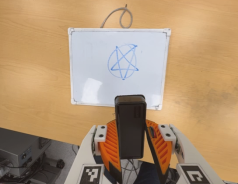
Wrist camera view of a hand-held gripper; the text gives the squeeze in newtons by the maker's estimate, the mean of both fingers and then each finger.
{"total": 5.1, "left": 4.9, "right": 5.3}